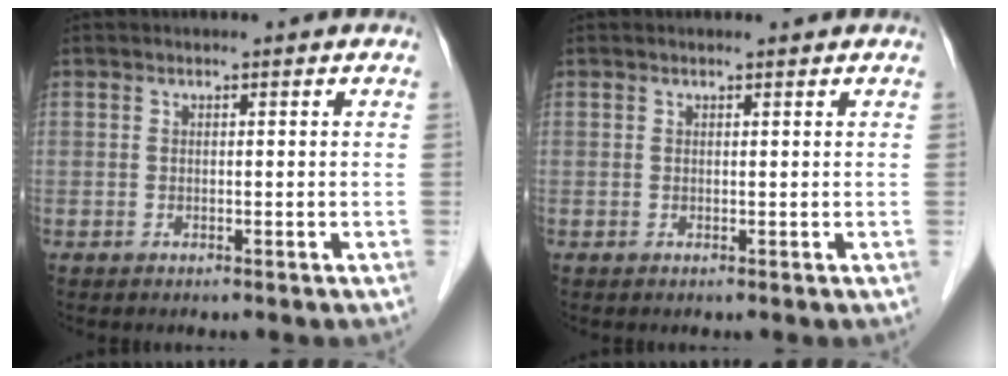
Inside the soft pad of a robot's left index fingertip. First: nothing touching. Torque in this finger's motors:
{"motor_torque": [0.31, -0.10, 0.07, -0.01]}